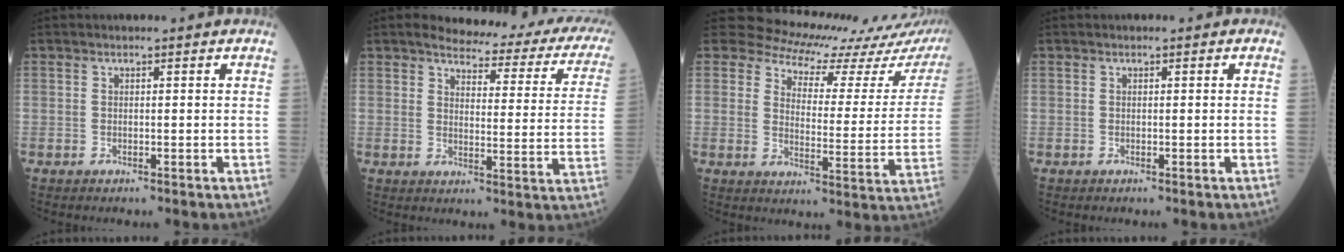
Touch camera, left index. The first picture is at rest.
{"total": 18.1, "force": [16.4, 3.8, 6.7], "torque": [-0.058, -0.064, 0.162]}
{"total": 17.9, "force": [16.4, 5.6, 4.7], "torque": [-0.048, -0.061, 0.165]}
{"total": 0.0}